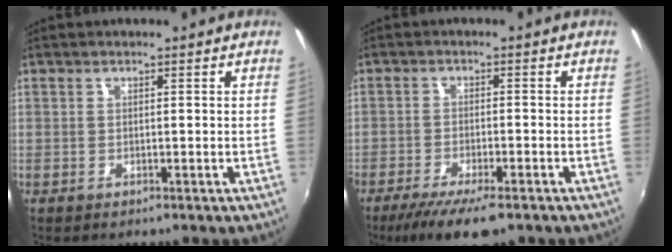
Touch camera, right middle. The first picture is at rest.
{"total": 9.4, "force": [-6.8, 2.2, 6.1], "torque": [-0.135, -0.030, -0.115]}